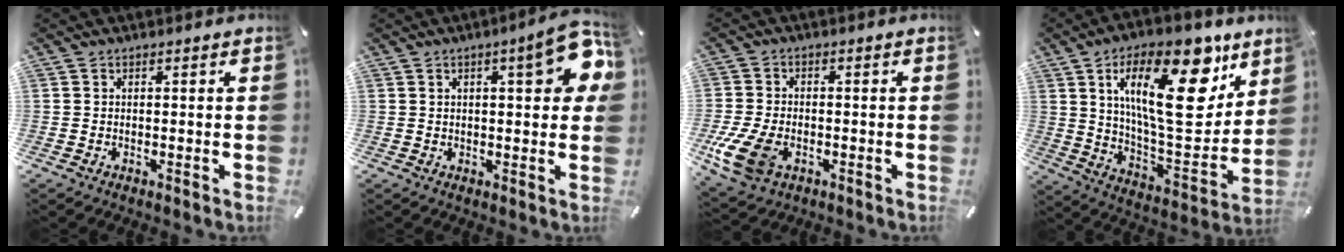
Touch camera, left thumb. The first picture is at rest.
{"total": 12.4, "force": [4.1, 4.1, 11.0], "torque": [-0.135, -0.016, 0.062]}
{"total": 11.3, "force": [-3.7, 7.9, 7.2], "torque": [-0.157, 0.008, -0.064]}
{"total": 27.1, "force": [12.6, 11.4, 21.1], "torque": [-0.329, -0.068, 0.204]}